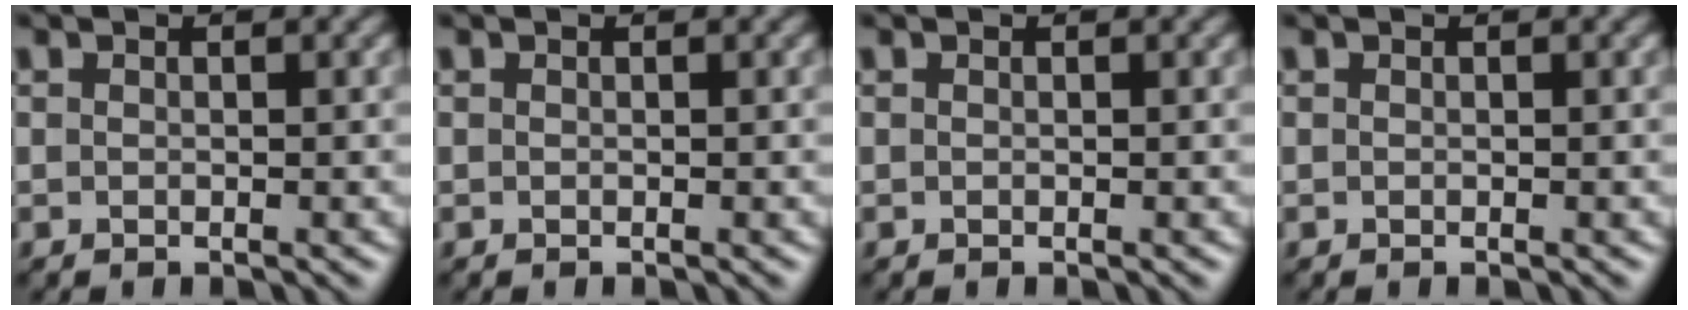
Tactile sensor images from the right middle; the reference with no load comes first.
{"total": 0.0}
{"total": 0.0}
{"total": 0.0}